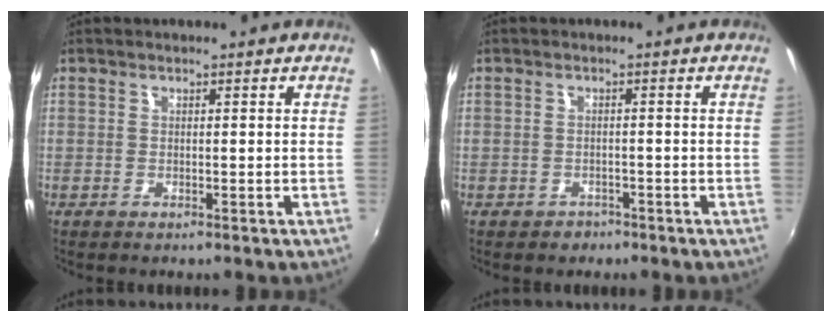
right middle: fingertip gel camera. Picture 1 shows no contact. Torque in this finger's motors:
{"motor_torque": [0.07, -0.18, -0.03, -0.01]}